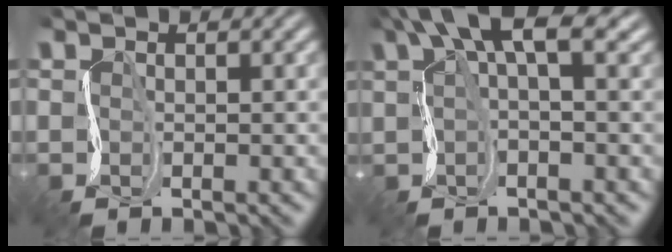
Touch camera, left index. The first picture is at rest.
{"total": 5.9, "force": [3.3, 1.5, 4.7], "torque": [-0.078, 0.017, 0.054]}